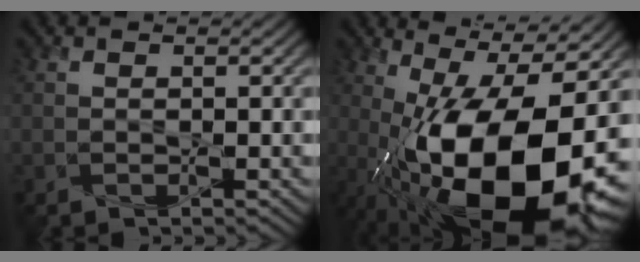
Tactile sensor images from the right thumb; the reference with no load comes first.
{"total": 21.4, "force": [-6.2, 8.5, 18.7], "torque": [-0.300, -0.013, -0.095]}